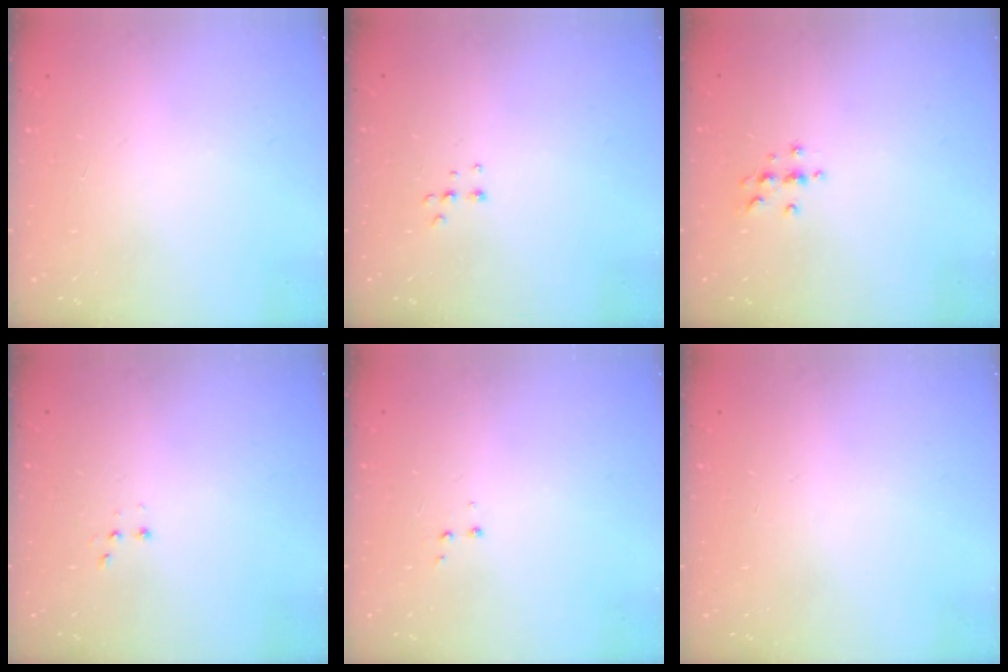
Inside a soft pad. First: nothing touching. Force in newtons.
{"total": 4.5, "press": 4.4, "slide": 0.7}
{"total": 3.7, "press": 3.6, "slide": 0.5}
{"total": 2.8, "press": 2.7, "slide": 0.7}
{"total": 3.4, "press": 3.3, "slide": 0.6}
{"total": 0.0}